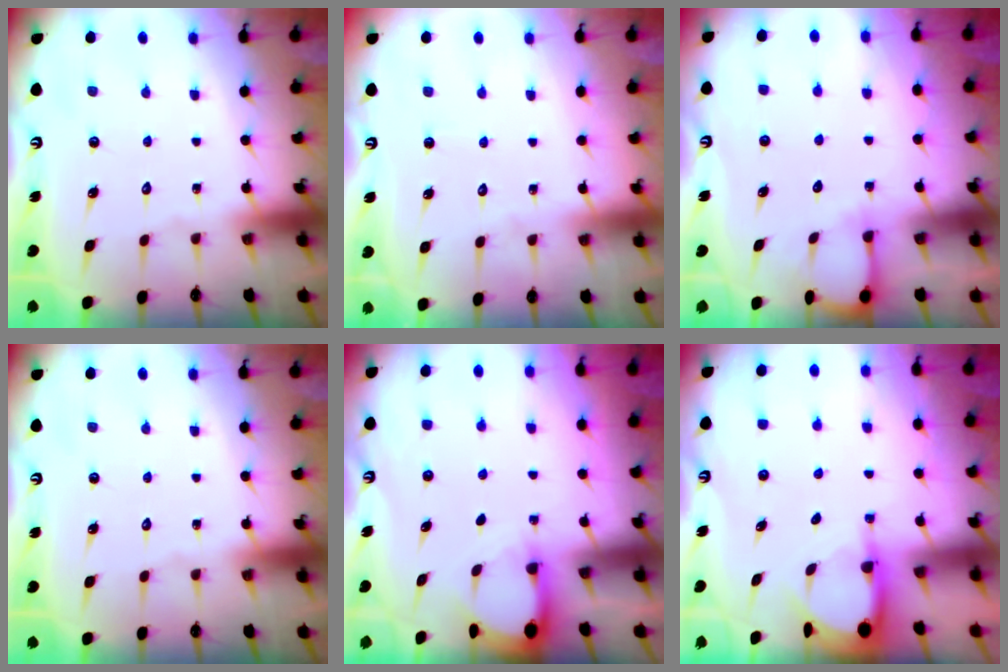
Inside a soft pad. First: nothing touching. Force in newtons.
{"total": 2.3, "press": 2.3, "slide": 0.3}
{"total": 3.3, "press": 3.2, "slide": 0.3}
{"total": 0.0}
{"total": 3.4, "press": 3.3, "slide": 0.4}
{"total": 3.9, "press": 3.9, "slide": 0.2}